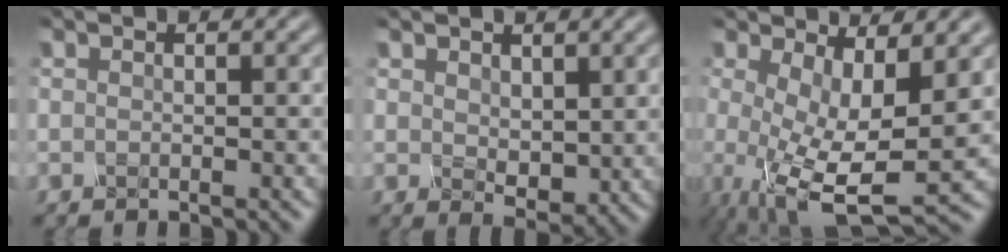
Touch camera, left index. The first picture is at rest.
{"total": 1.7, "force": [1.1, 0.7, 1.0], "torque": [-0.034, -0.005, 0.042]}
{"total": 8.6, "force": [-1.4, 2.7, 8.0], "torque": [-0.159, -0.019, 0.001]}